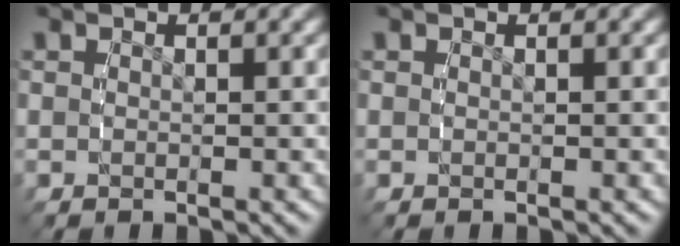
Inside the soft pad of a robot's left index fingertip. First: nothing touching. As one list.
[{"total": 0.0}]